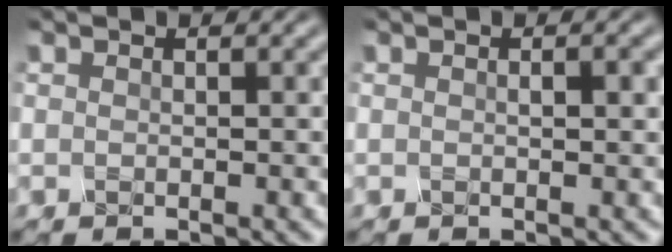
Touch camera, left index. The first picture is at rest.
{"total": 0.9, "force": [0.0, 0.3, 0.9], "torque": [-0.011, -0.002, 0.004]}